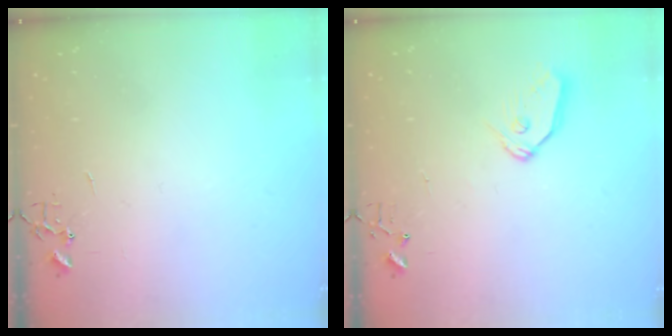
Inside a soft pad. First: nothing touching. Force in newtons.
{"total": 8.4, "press": 8.4, "slide": 0.5}